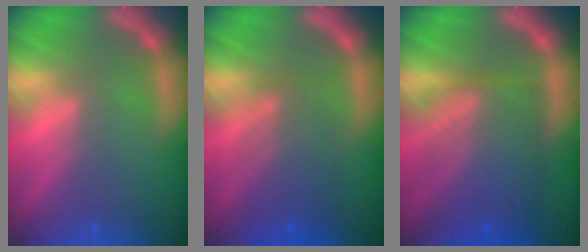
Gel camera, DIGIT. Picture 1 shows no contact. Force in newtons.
{"total": 5.1}
{"total": 9.1}